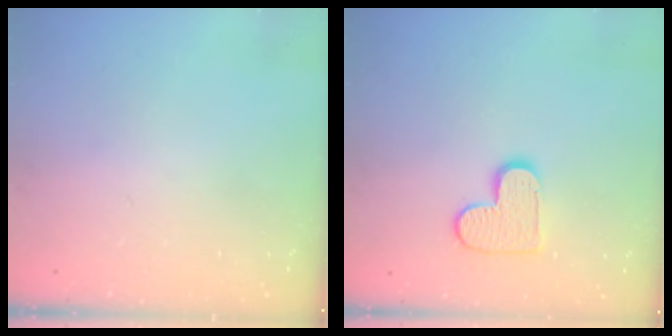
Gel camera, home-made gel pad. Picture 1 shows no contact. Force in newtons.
{"total": 9.8, "press": 9.8, "slide": 0.6}